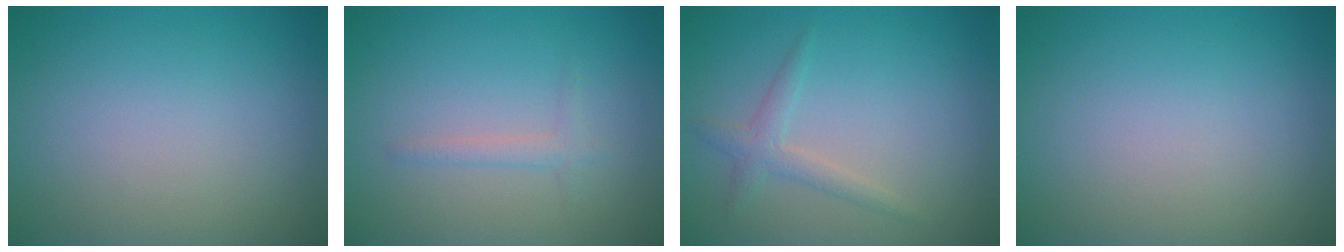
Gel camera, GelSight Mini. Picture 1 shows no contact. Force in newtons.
{"total": 1.2, "press": 1.2, "slide": 0.0}
{"total": 1.7, "press": 1.7, "slide": 0.1}
{"total": 0.0}